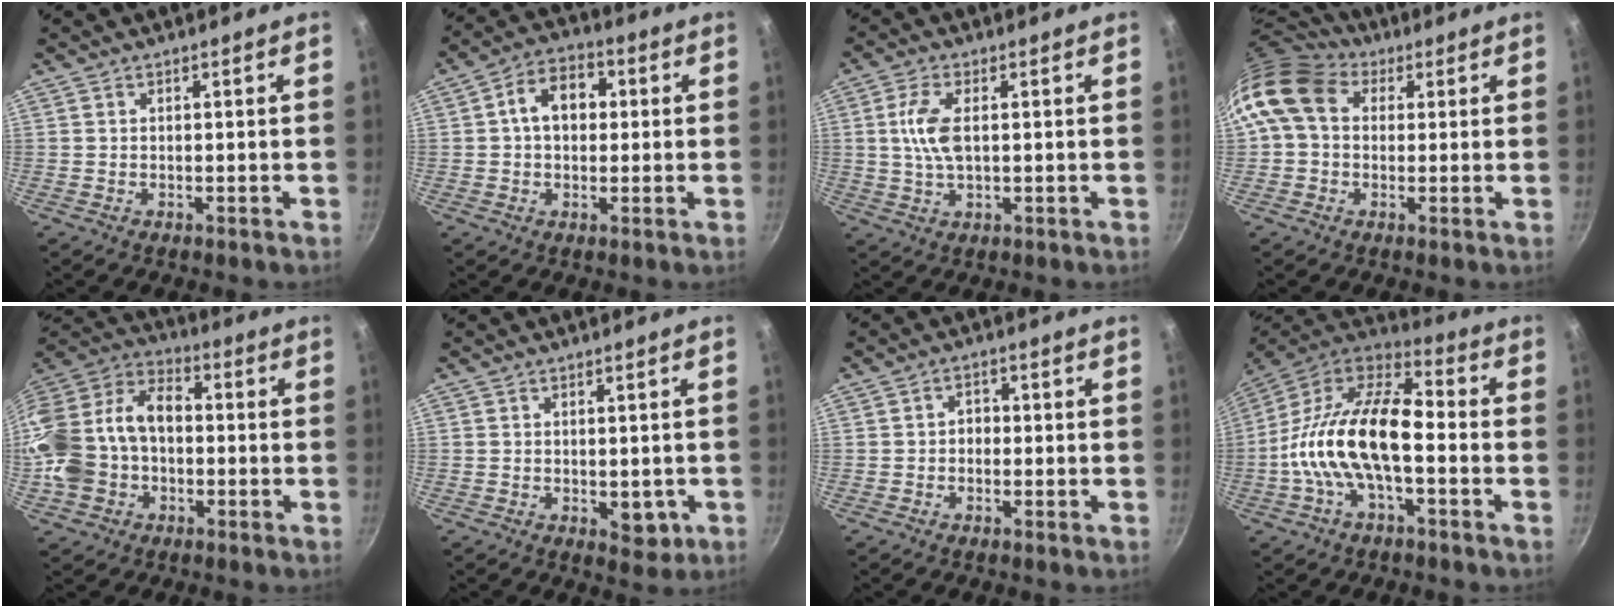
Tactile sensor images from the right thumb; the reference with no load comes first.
{"total": 8.9, "force": [1.2, 6.4, 6.1], "torque": [-0.063, 0.021, 0.007]}
{"total": 6.9, "force": [0.9, 3.3, 6.0], "torque": [-0.124, 0.004, 0.015]}
{"total": 12.5, "force": [3.1, 9.6, 7.4], "torque": [-0.132, 0.020, 0.036]}
{"total": 21.1, "force": [-2.4, 15.7, 14.0], "torque": [-0.280, 0.065, -0.052]}
{"total": 4.1, "force": [-0.9, 2.5, 3.2], "torque": [-0.024, 0.001, -0.006]}
{"total": 2.1, "force": [-0.5, 1.7, 1.1], "torque": [-0.005, 0.008, -0.010]}
{"total": 20.0, "force": [-3.1, 9.7, 17.2], "torque": [-0.307, 0.045, -0.074]}